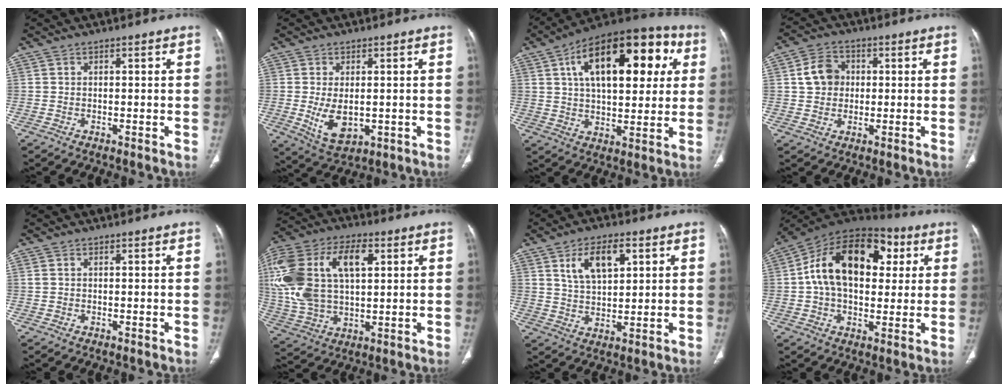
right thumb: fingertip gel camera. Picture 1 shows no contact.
{"total": 7.2, "force": [-0.8, 4.1, 5.9], "torque": [-0.101, -0.015, 0.002]}
{"total": 25.0, "force": [7.8, 12.4, 20.3], "torque": [-0.280, 0.017, 0.114]}
{"total": 6.4, "force": [0.9, 5.4, 3.4], "torque": [-0.045, 0.008, 0.011]}
{"total": 1.0, "force": [0.4, 0.5, 0.7], "torque": [-0.022, 0.013, 0.015]}
{"total": 25.0, "force": [6.1, 14.2, 19.7], "torque": [-0.437, 0.017, 0.114]}
{"total": 9.4, "force": [3.9, 4.8, 7.1], "torque": [-0.111, -0.011, 0.075]}
{"total": 21.9, "force": [4.5, 13.8, 16.4], "torque": [-0.248, 0.025, 0.063]}